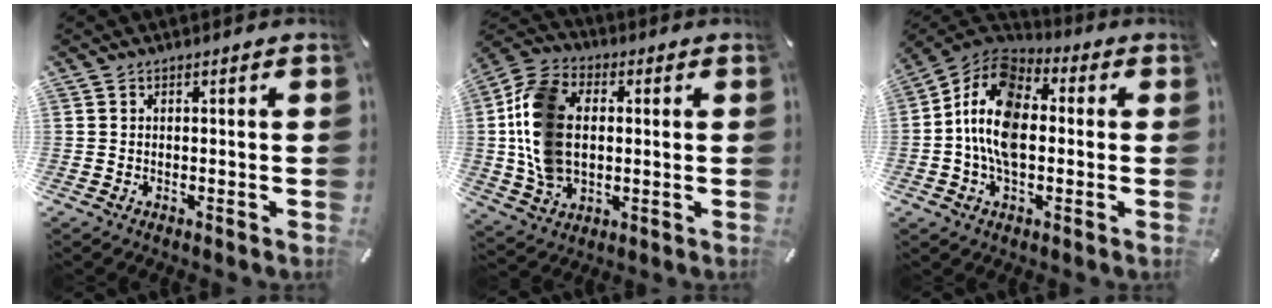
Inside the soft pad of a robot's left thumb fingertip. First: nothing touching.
{"total": 15.6, "force": [0.6, 11.5, 10.5], "torque": [-0.237, 0.011, 0.013]}
{"total": 13.1, "force": [-1.5, 8.2, 10.0], "torque": [-0.222, 0.008, -0.029]}